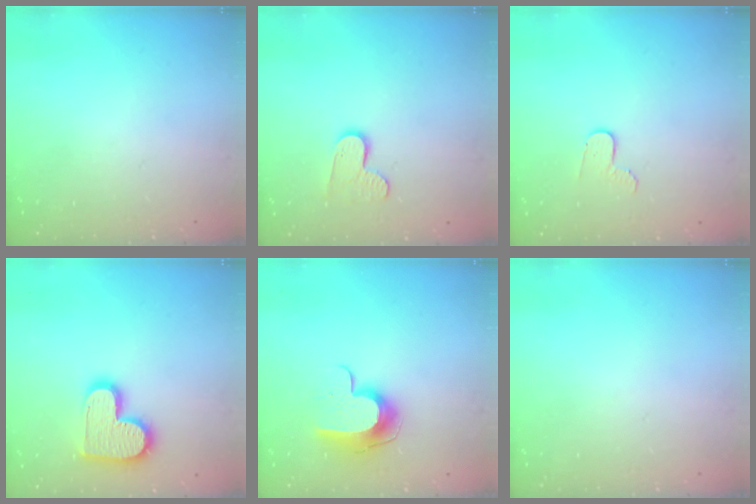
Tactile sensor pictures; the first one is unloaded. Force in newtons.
{"total": 7.8, "press": 7.7, "slide": 0.6}
{"total": 4.5, "press": 4.5, "slide": 0.3}
{"total": 14.0, "press": 13.9, "slide": 0.5}
{"total": 10.1, "press": 10.0, "slide": 1.0}
{"total": 0.0}